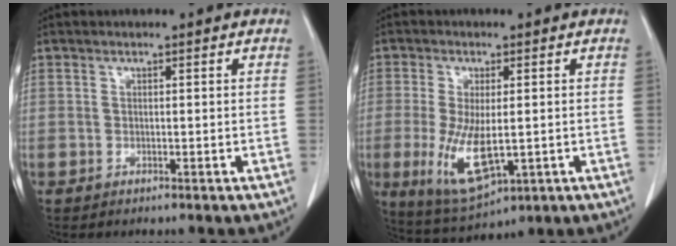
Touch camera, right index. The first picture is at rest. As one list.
[{"total": 9.6, "force": [-1.8, 3.4, 8.8], "torque": [-0.172, -0.028, -0.019]}]